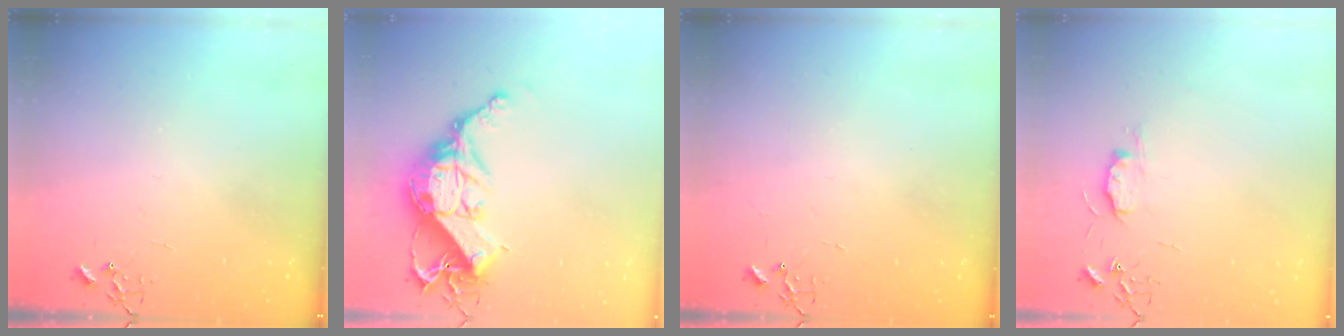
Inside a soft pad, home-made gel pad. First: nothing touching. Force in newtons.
{"total": 15.8, "press": 15.7, "slide": 1.2}
{"total": 1.4, "press": 1.4, "slide": 0.2}
{"total": 6.4, "press": 6.4, "slide": 0.8}